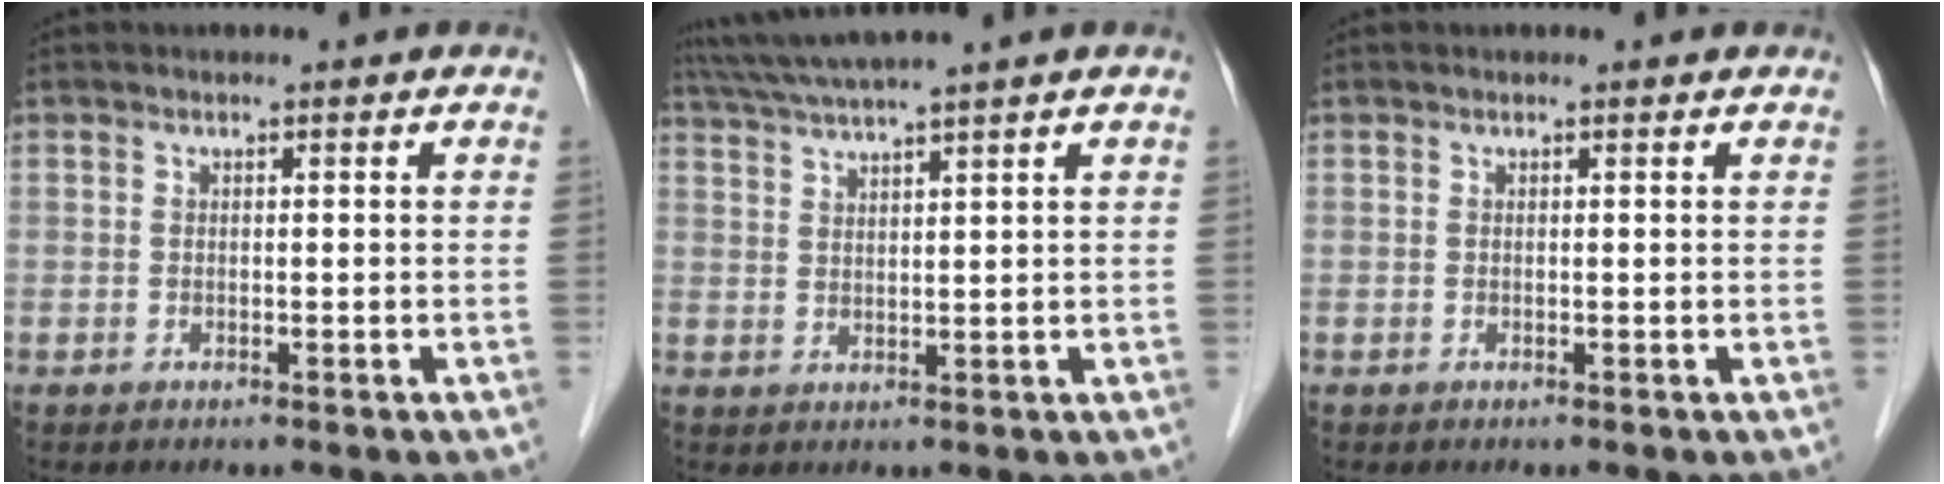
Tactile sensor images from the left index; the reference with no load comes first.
{"total": 7.7, "force": [6.5, -1.7, 3.8], "torque": [-0.067, 0.023, 0.110]}
{"total": 0.7, "force": [0.7, 0.1, 0.2], "torque": [-0.011, 0.005, 0.006]}